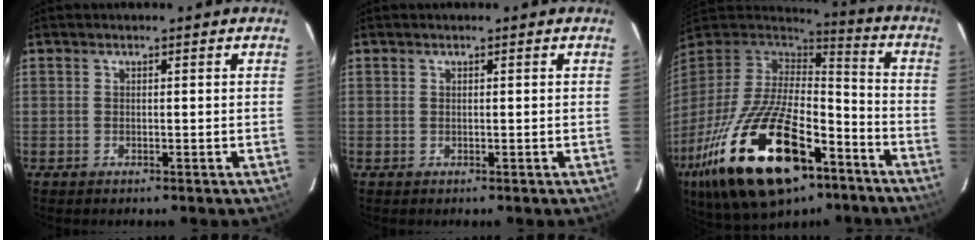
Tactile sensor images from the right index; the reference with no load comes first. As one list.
[{"total": 0.0}, {"total": 31.9, "force": [-16.9, 14.2, 23.1], "torque": [-0.451, -0.040, -0.270]}]